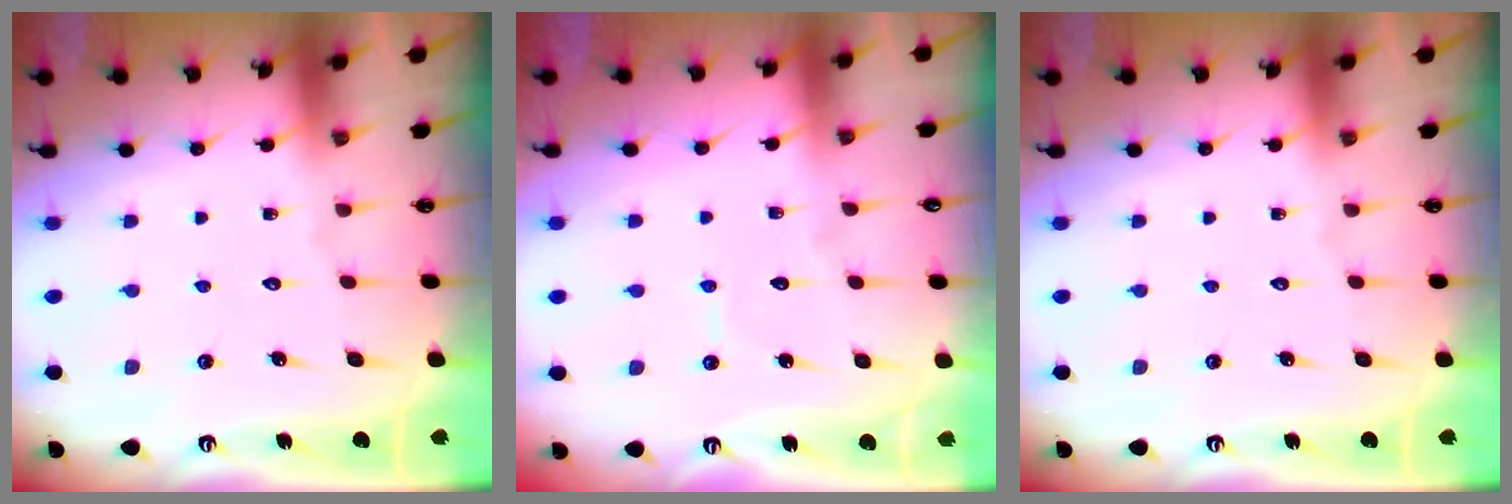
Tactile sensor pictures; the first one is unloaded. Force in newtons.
{"total": 3.6, "press": 3.6, "slide": 0.2}
{"total": 0.0}